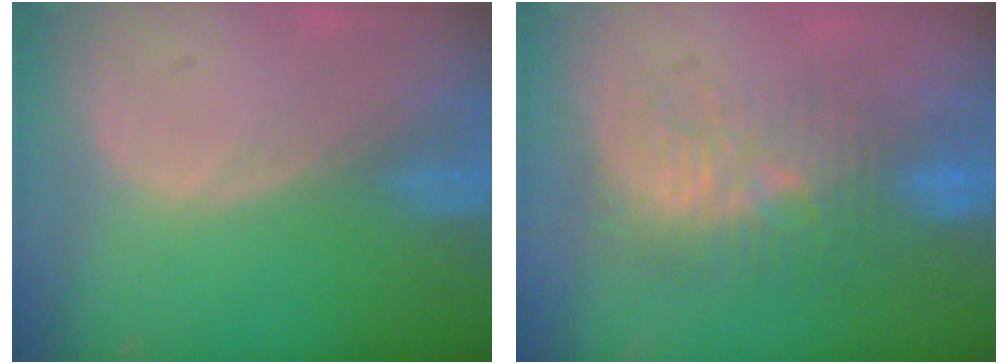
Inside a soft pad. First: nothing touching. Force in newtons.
{"total": 9.6, "press": 8.9, "slide": 3.5}